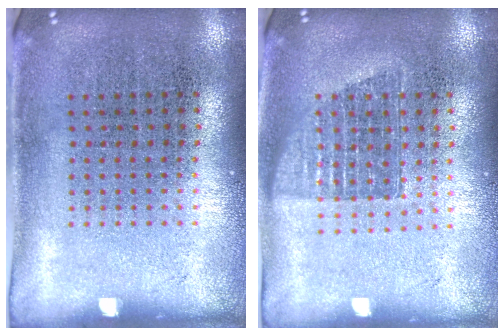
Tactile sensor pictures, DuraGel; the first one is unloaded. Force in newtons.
{"total": 1.3, "press": 1.1, "slide": 0.8}